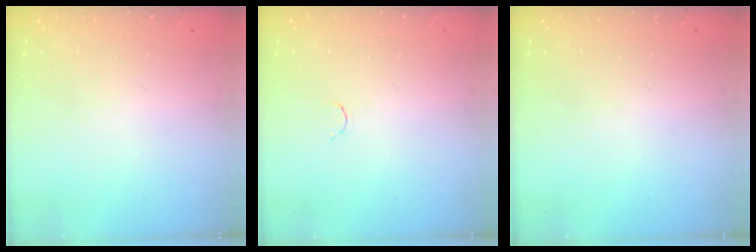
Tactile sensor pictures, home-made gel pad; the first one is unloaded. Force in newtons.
{"total": 1.8, "press": 1.7, "slide": 0.4}
{"total": 0.0}